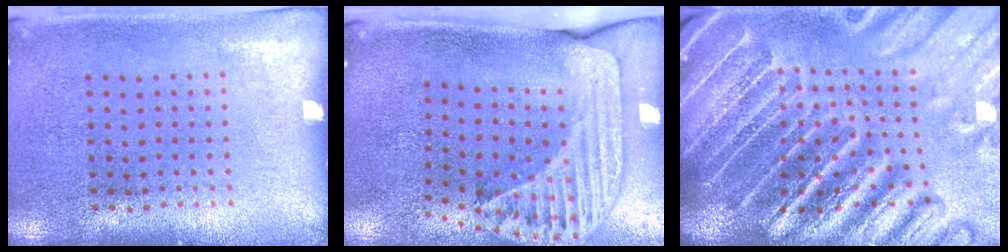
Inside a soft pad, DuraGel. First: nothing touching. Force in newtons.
{"total": 2.6, "press": 1.8, "slide": 1.9}
{"total": 5.1, "press": 4.6, "slide": 2.2}